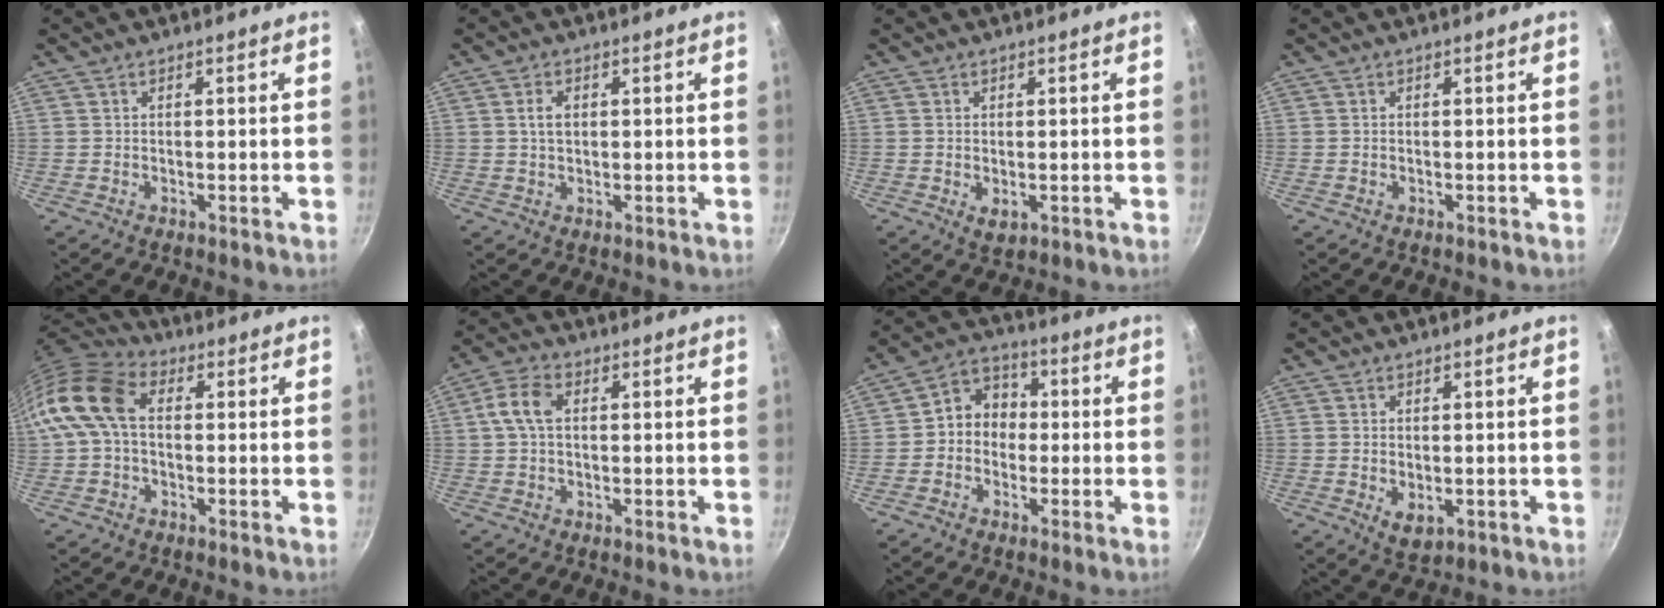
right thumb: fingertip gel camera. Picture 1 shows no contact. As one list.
[{"total": 3.1, "force": [0.6, 2.0, 2.3], "torque": [-0.034, 0.001, 0.010]}, {"total": 2.5, "force": [-0.4, 1.5, 2.0], "torque": [-0.032, -0.009, -0.003]}, {"total": 0.0}, {"total": 12.3, "force": [0.8, 8.2, 9.1], "torque": [-0.164, 0.029, -0.007]}, {"total": 6.3, "force": [1.1, 3.8, 4.9], "torque": [-0.103, 0.019, 0.013]}, {"total": 7.6, "force": [-0.5, 6.5, 3.8], "torque": [-0.021, 0.025, -0.028]}, {"total": 3.8, "force": [-0.6, 2.3, 3.0], "torque": [-0.048, -0.014, -0.003]}]